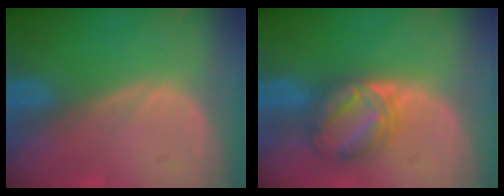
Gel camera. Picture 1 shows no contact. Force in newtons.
{"total": 6.4, "press": 6.4, "slide": 0.4}